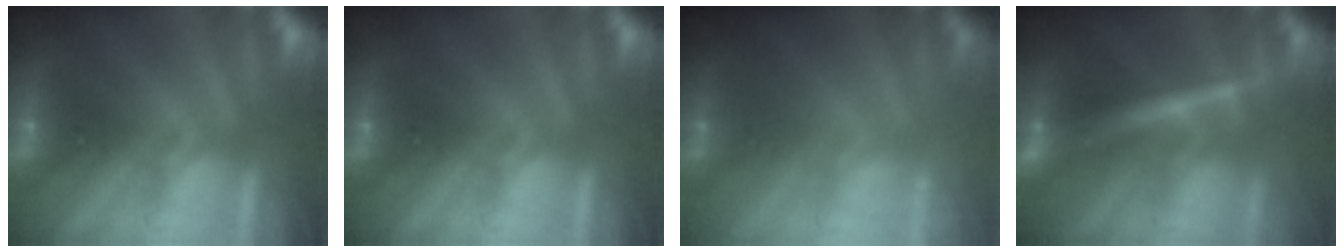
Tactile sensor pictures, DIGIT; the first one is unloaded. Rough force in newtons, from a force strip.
{"total": 0.0}
{"total": 2.0}
{"total": 2.4}